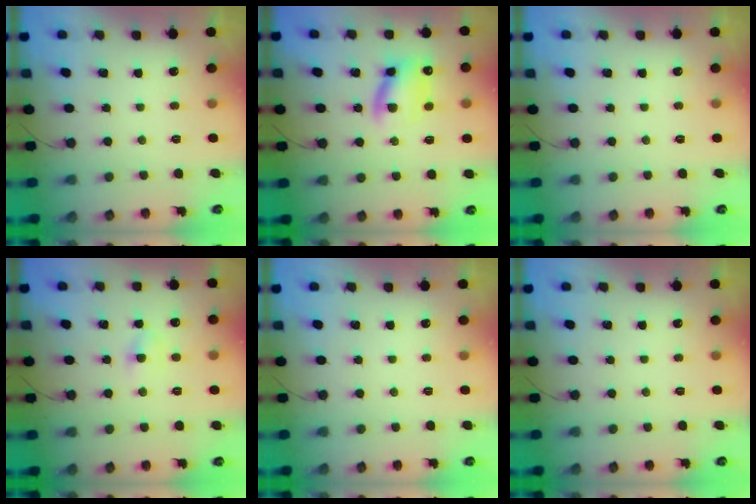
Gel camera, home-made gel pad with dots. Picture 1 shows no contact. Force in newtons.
{"total": 11.5, "press": 11.4, "slide": 2.0}
{"total": 0.0}
{"total": 3.7, "press": 3.5, "slide": 1.1}
{"total": 0.0}
{"total": 0.0}